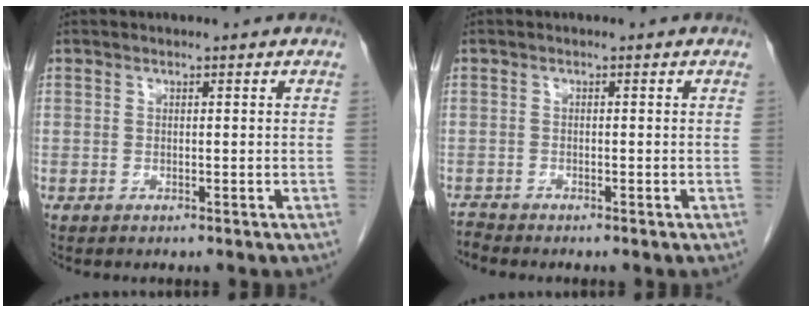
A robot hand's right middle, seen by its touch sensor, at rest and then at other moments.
{"total": 1.2, "force": [-1.2, -0.2, -0.3], "torque": [0.002, -0.009, -0.024]}